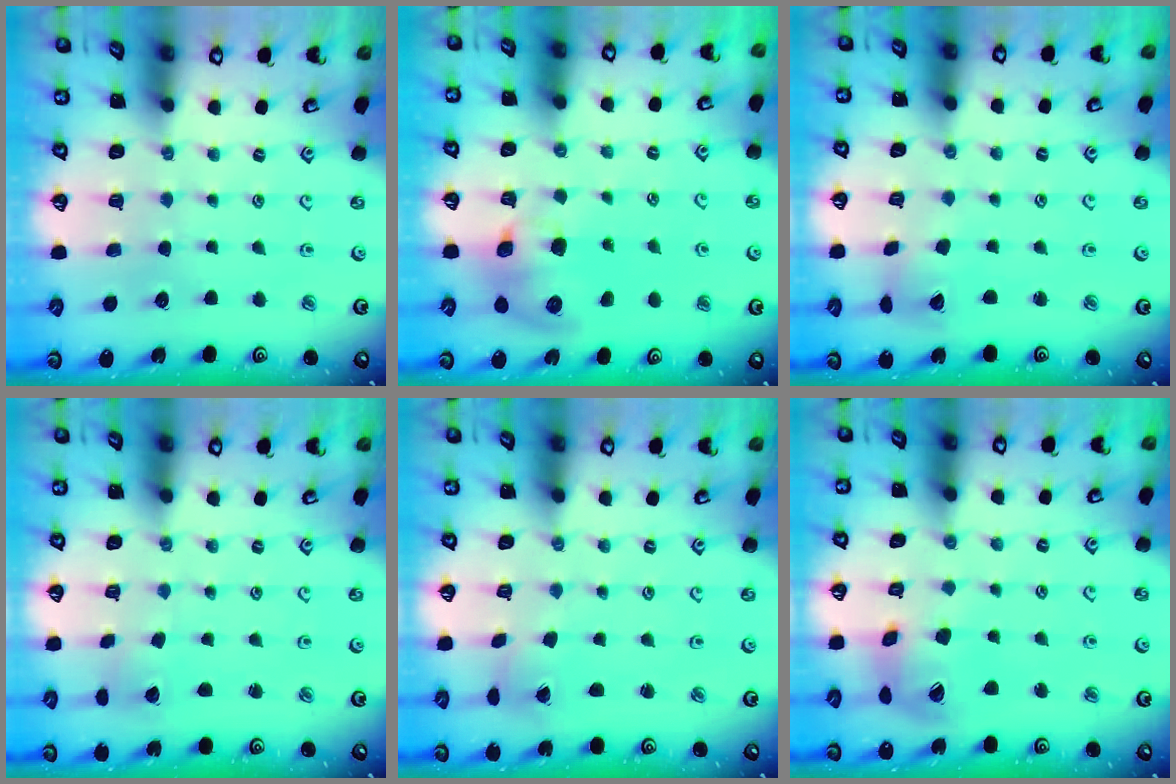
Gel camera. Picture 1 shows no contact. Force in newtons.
{"total": 9.6, "press": 9.5, "slide": 1.4}
{"total": 4.9, "press": 4.9, "slide": 0.6}
{"total": 1.7, "press": 1.7, "slide": 0.1}
{"total": 1.3, "press": 1.2, "slide": 0.2}
{"total": 13.1, "press": 13.0, "slide": 1.8}